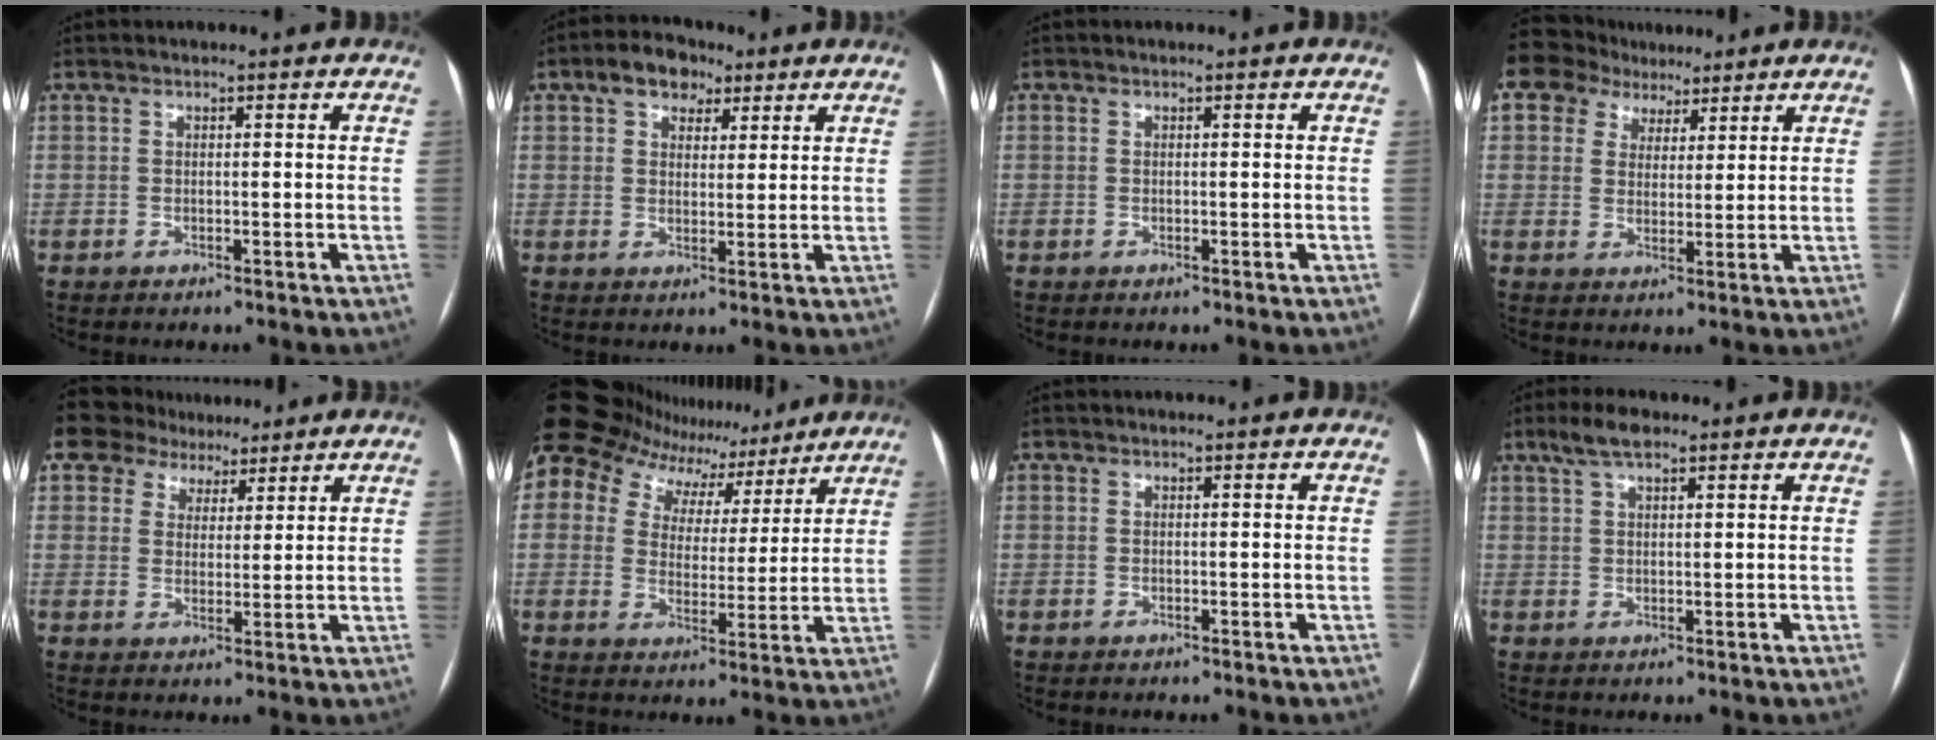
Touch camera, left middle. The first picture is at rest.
{"total": 6.0, "force": [3.5, 3.8, 3.2], "torque": [-0.052, 0.021, 0.058]}
{"total": 0.0}
{"total": 5.5, "force": [4.4, 3.3, 0.4], "torque": [0.004, 0.020, 0.075]}
{"total": 5.5, "force": [5.1, 2.1, -0.1], "torque": [0.017, 0.007, 0.080]}
{"total": 18.7, "force": [15.3, 9.2, 5.6], "torque": [-0.139, 0.041, 0.229]}
{"total": 0.0}
{"total": 4.4, "force": [3.1, 1.1, 3.0], "torque": [-0.065, 0.017, 0.058]}